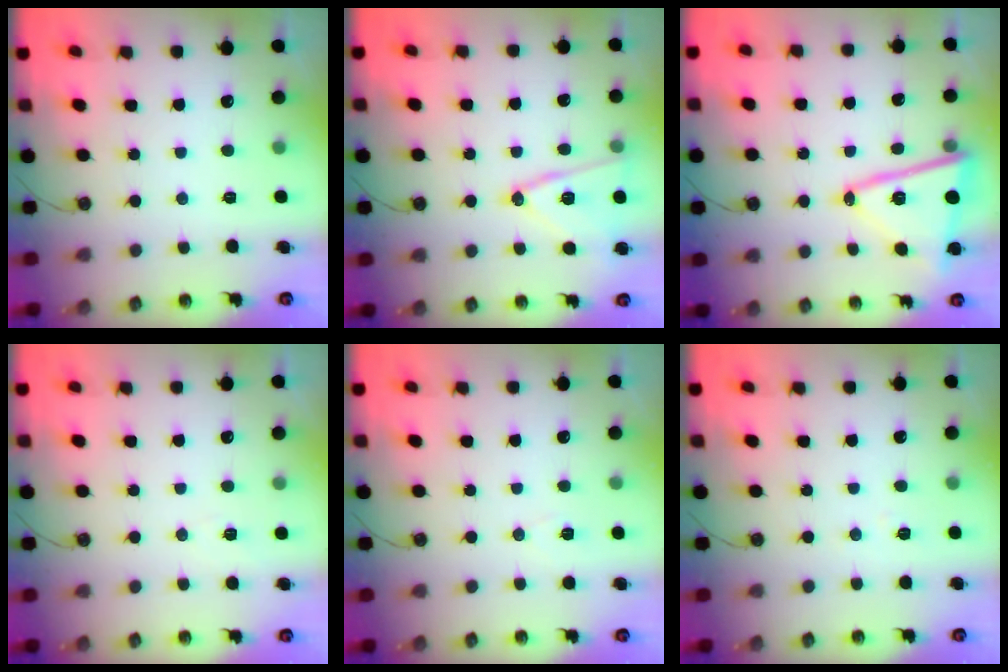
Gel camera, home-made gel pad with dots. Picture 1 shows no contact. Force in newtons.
{"total": 13.3, "press": 13.1, "slide": 2.6}
{"total": 15.6, "press": 15.5, "slide": 1.7}
{"total": 5.3, "press": 2.9, "slide": 4.4}
{"total": 5.5, "press": 3.3, "slide": 4.4}
{"total": 5.3, "press": 4.9, "slide": 2.0}